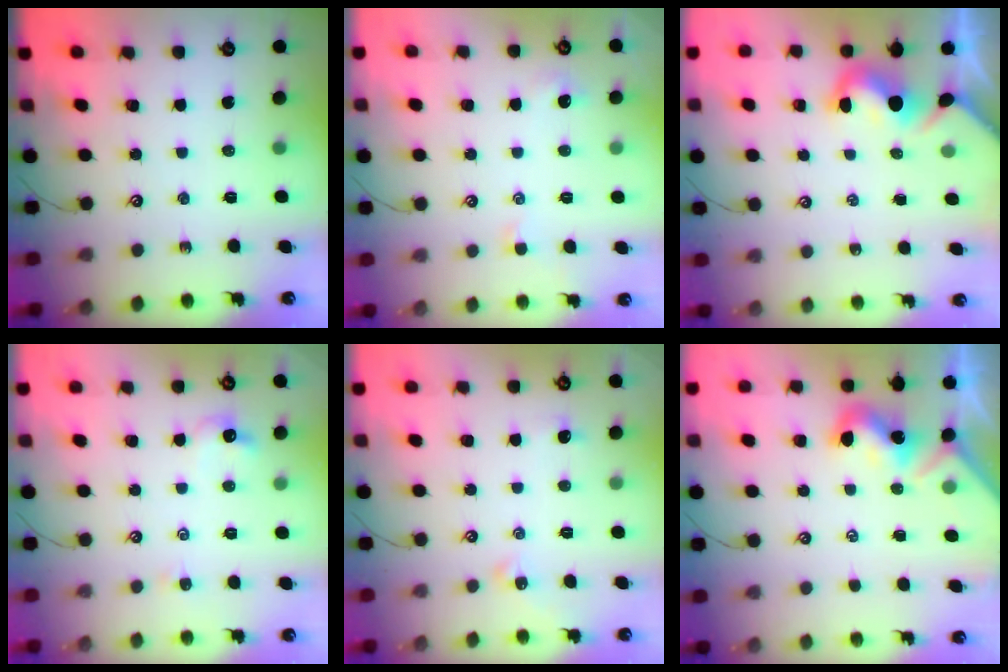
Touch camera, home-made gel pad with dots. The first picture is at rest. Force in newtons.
{"total": 0.5, "press": 0.2, "slide": 0.5}
{"total": 2.9, "press": 2.9, "slide": 0.4}
{"total": 2.4, "press": 2.3, "slide": 0.7}
{"total": 1.4, "press": 1.3, "slide": 0.5}
{"total": 1.7, "press": 1.7, "slide": 0.2}